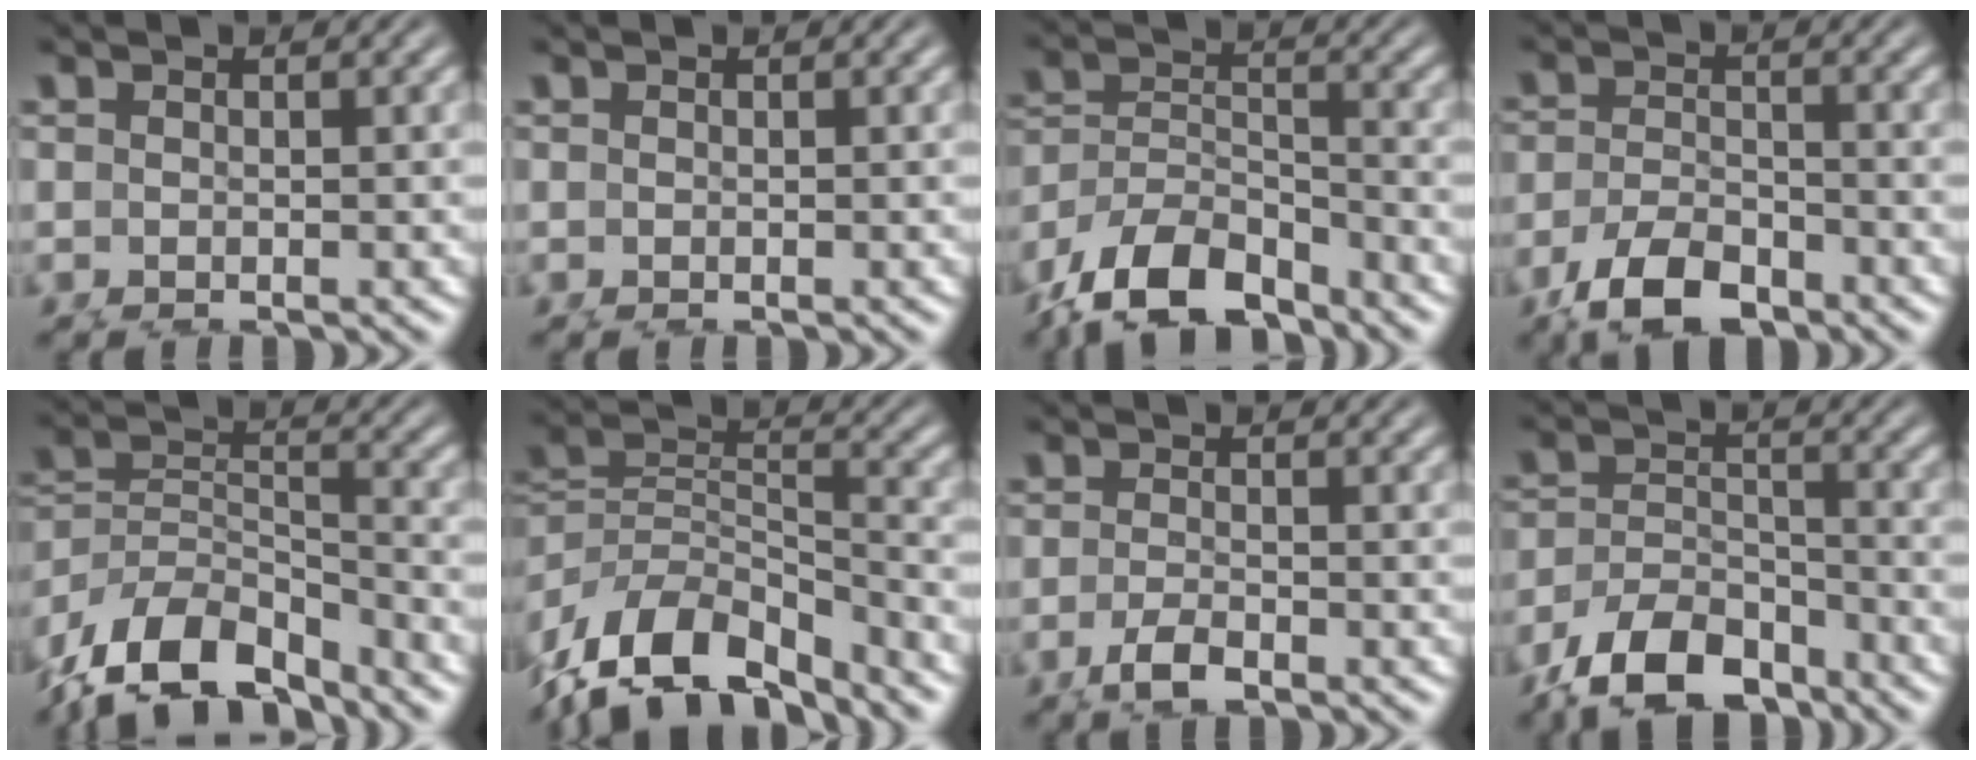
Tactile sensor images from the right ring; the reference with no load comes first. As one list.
[{"total": 0.0}, {"total": 5.8, "force": [-2.9, 4.3, 2.6], "torque": [-0.060, -0.031, -0.041]}, {"total": 4.4, "force": [-2.7, 2.9, 2.1], "torque": [-0.044, -0.026, -0.031]}, {"total": 6.6, "force": [-3.2, 4.9, 3.1], "torque": [-0.070, -0.033, -0.042]}, {"total": 8.0, "force": [-3.6, 5.6, 4.4], "torque": [-0.093, -0.036, -0.042]}, {"total": 1.0, "force": [-0.7, 0.2, 0.7], "torque": [-0.013, -0.009, -0.005]}, {"total": 6.8, "force": [-4.2, 4.7, 2.6], "torque": [-0.062, -0.039, -0.060]}]